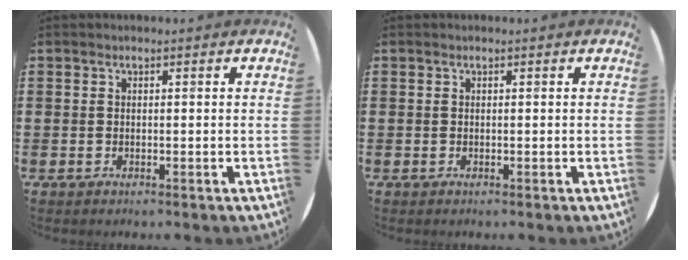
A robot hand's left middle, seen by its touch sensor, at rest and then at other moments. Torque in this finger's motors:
{"motor_torque": [0.00, 0.00, 0.00, 0.00]}